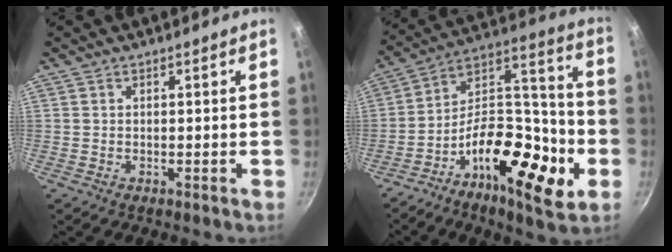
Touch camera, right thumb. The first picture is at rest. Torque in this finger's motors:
{"motor_torque": [0.23, 0.65, 1.28, -1.46, 0.37]}